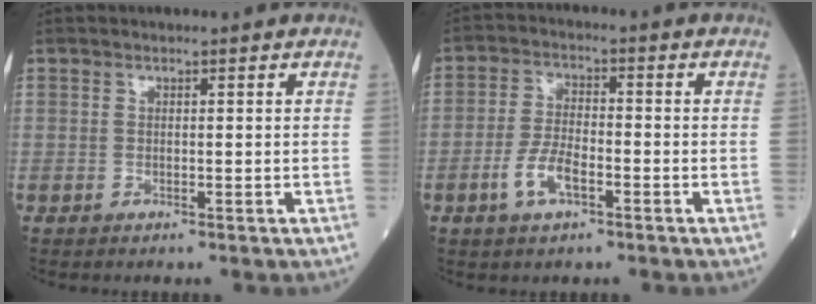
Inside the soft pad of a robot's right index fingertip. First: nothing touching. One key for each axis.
{"total": 5.7, "fx": -2.6, "fy": 2.1, "fz": 4.6, "tx": -0.099, "ty": 0.002, "tz": -0.050}